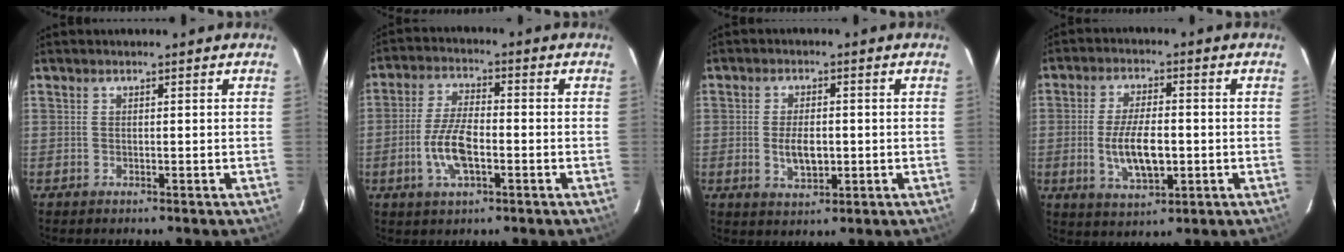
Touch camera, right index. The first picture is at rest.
{"total": 8.7, "force": [-2.6, 3.4, 7.5], "torque": [-0.158, 0.002, -0.050]}
{"total": 5.6, "force": [-0.8, 2.9, 4.8], "torque": [-0.090, -0.005, -0.009]}
{"total": 9.6, "force": [-1.6, 3.9, 8.6], "torque": [-0.166, -0.008, -0.024]}